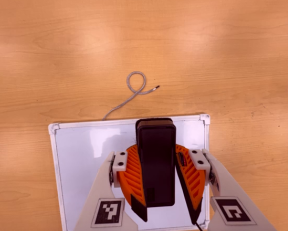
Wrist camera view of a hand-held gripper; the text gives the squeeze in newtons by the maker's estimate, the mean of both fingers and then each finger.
{"total": 10.0, "left": 9.8, "right": 10.2}